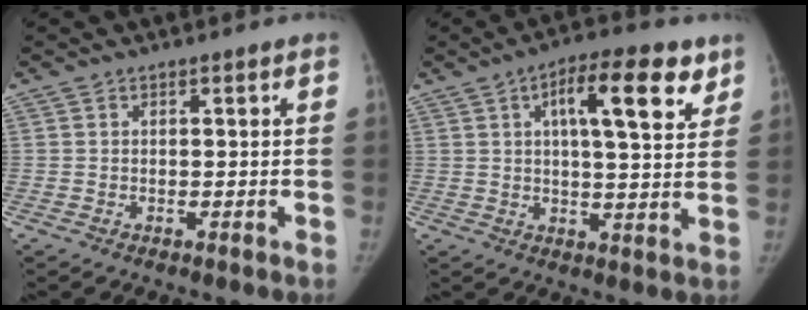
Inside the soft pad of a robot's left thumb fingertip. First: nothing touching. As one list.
[{"total": 13.2, "force": [6.0, 4.3, 10.9], "torque": [-0.137, -0.012, 0.081]}]